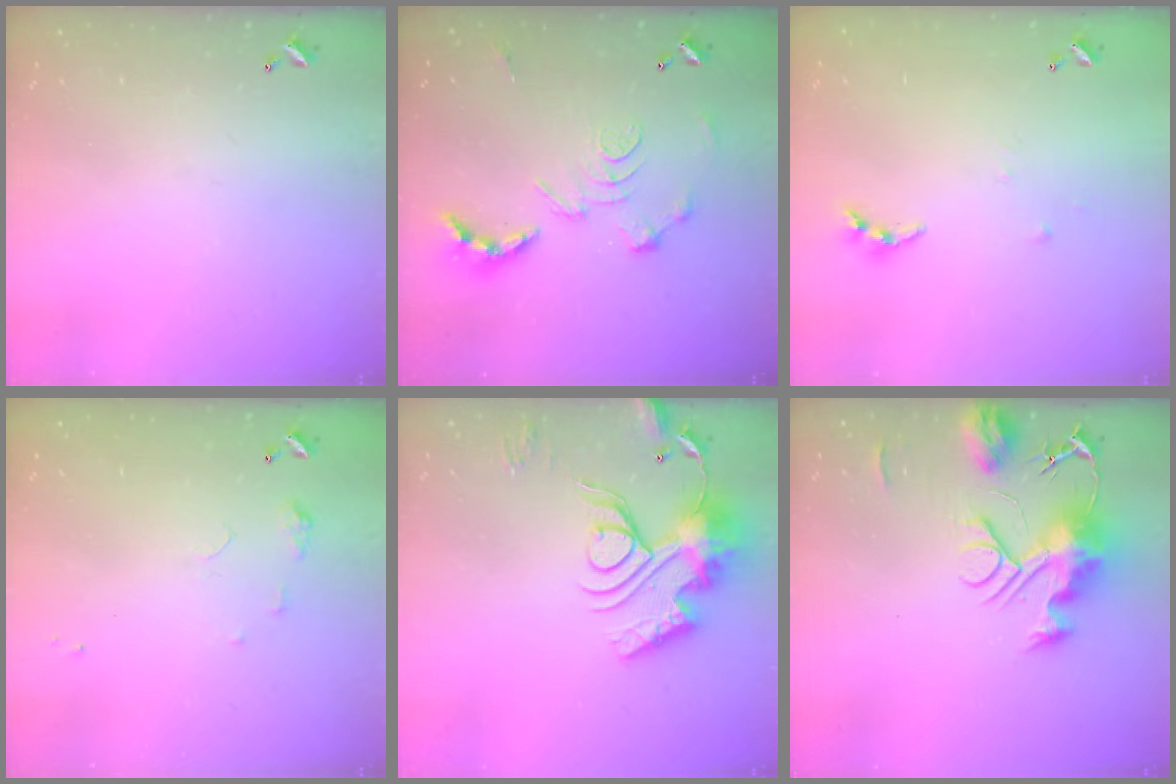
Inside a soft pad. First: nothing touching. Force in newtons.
{"total": 2.9, "press": 2.3, "slide": 1.7}
{"total": 4.6, "press": 4.5, "slide": 0.5}
{"total": 4.5, "press": 4.4, "slide": 0.5}
{"total": 18.4, "press": 18.3, "slide": 1.8}
{"total": 12.6, "press": 12.6, "slide": 1.2}